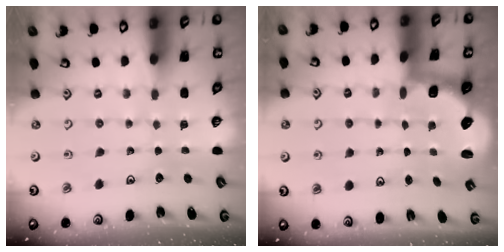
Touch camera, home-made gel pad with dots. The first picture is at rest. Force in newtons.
{"total": 2.6, "press": 2.0, "slide": 1.7}